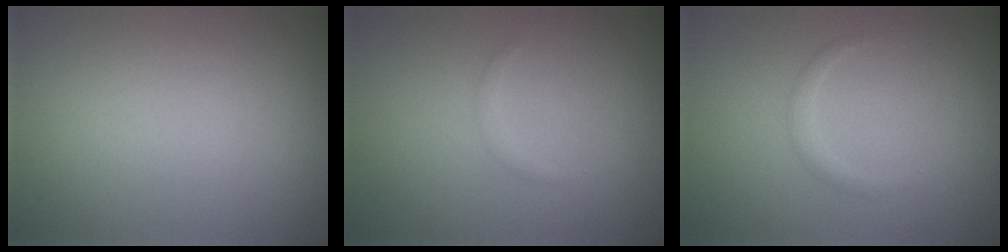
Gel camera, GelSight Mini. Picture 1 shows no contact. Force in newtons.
{"total": 0.6, "press": 0.6, "slide": 0.1}
{"total": 0.9, "press": 0.9, "slide": 0.0}